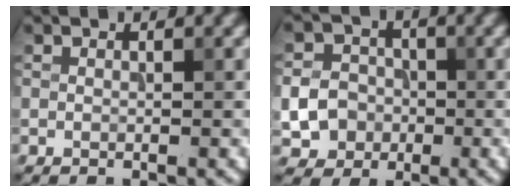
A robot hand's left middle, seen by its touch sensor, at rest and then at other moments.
{"total": 5.0, "force": [-1.2, 4.5, 1.8], "torque": [-0.015, 0.002, -0.038]}